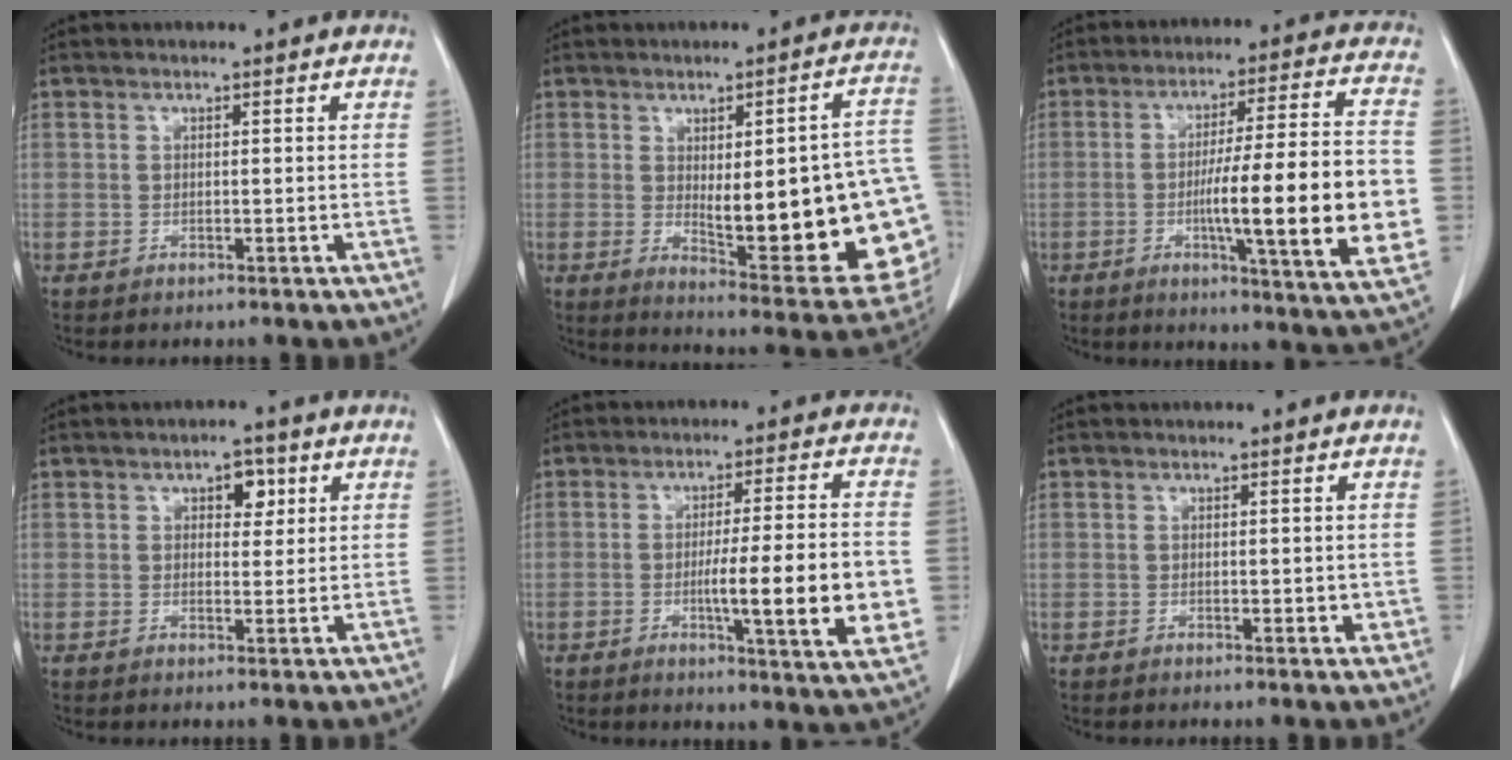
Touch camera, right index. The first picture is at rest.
{"total": 23.6, "force": [-1.8, 4.9, 23.0], "torque": [-0.207, 0.002, -0.004]}
{"total": 19.9, "force": [-3.0, 0.8, 19.6], "torque": [-0.249, 0.001, -0.041]}
{"total": 3.5, "force": [1.6, 2.0, 2.4], "torque": [-0.030, 0.006, 0.022]}
{"total": 14.1, "force": [-2.3, 0.3, 13.9], "torque": [-0.190, -0.015, -0.036]}
{"total": 1.9, "force": [0.1, 0.9, 1.7], "torque": [-0.019, -0.004, 0.004]}